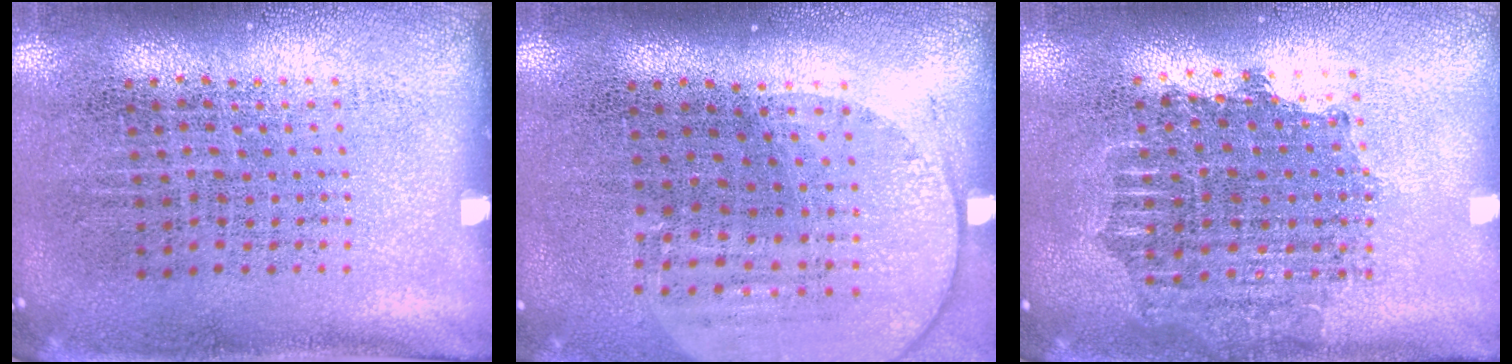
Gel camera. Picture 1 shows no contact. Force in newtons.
{"total": 1.6, "press": 1.4, "slide": 0.7}
{"total": 1.6, "press": 1.3, "slide": 0.9}